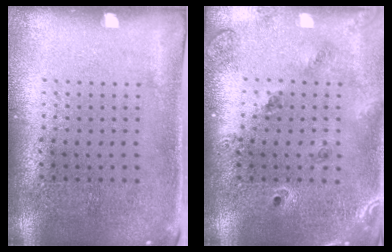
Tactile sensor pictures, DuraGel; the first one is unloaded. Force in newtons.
{"total": 1.3, "press": 1.3, "slide": 0.5}